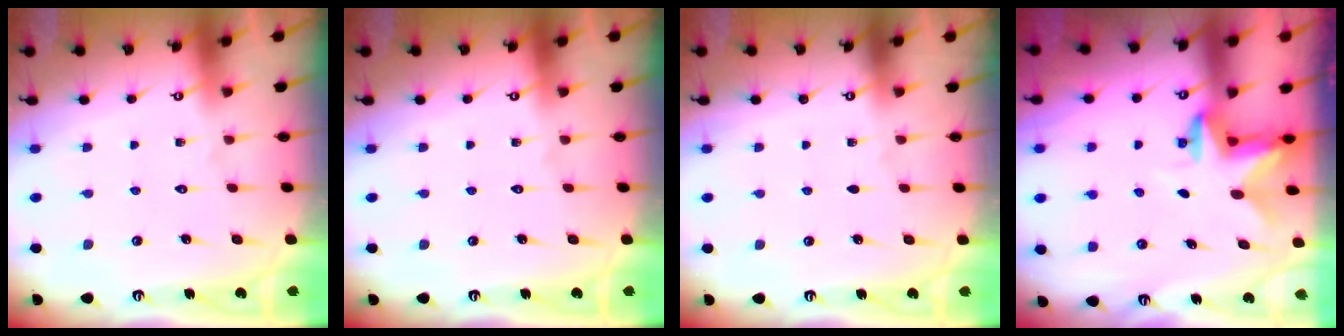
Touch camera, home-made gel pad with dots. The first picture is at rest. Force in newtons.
{"total": 0.0}
{"total": 0.0}
{"total": 2.8, "press": 2.8, "slide": 0.6}